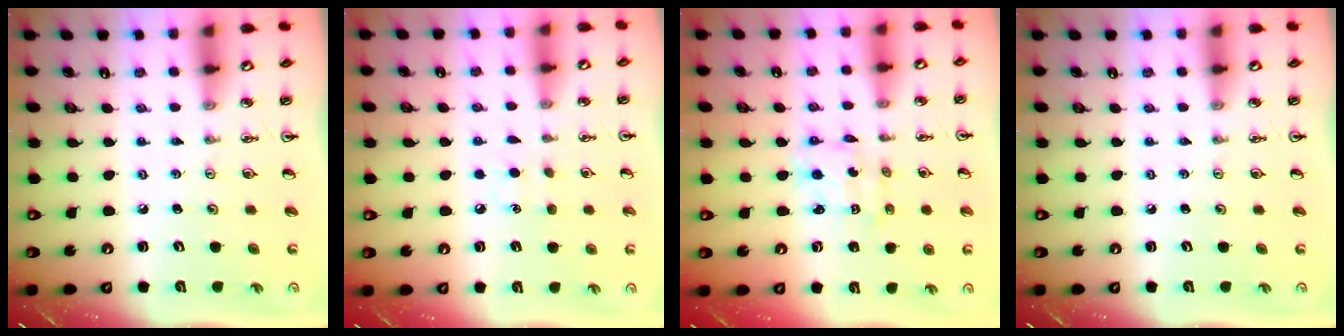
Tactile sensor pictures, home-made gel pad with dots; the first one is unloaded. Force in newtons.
{"total": 6.0, "press": 5.9, "slide": 0.7}
{"total": 2.8, "press": 2.8, "slide": 0.3}
{"total": 0.0}